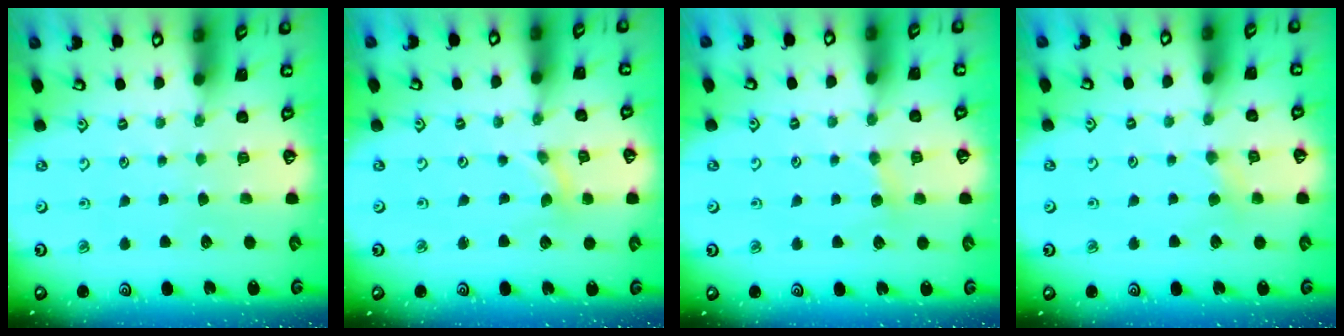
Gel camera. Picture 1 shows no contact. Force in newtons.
{"total": 0.0}
{"total": 2.9, "press": 2.9, "slide": 0.4}
{"total": 2.5, "press": 2.5, "slide": 0.4}